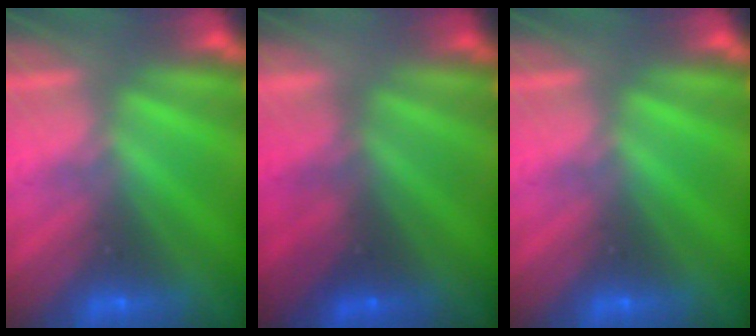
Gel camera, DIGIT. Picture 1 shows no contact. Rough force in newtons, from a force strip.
{"total": 1.7}
{"total": 0.0}